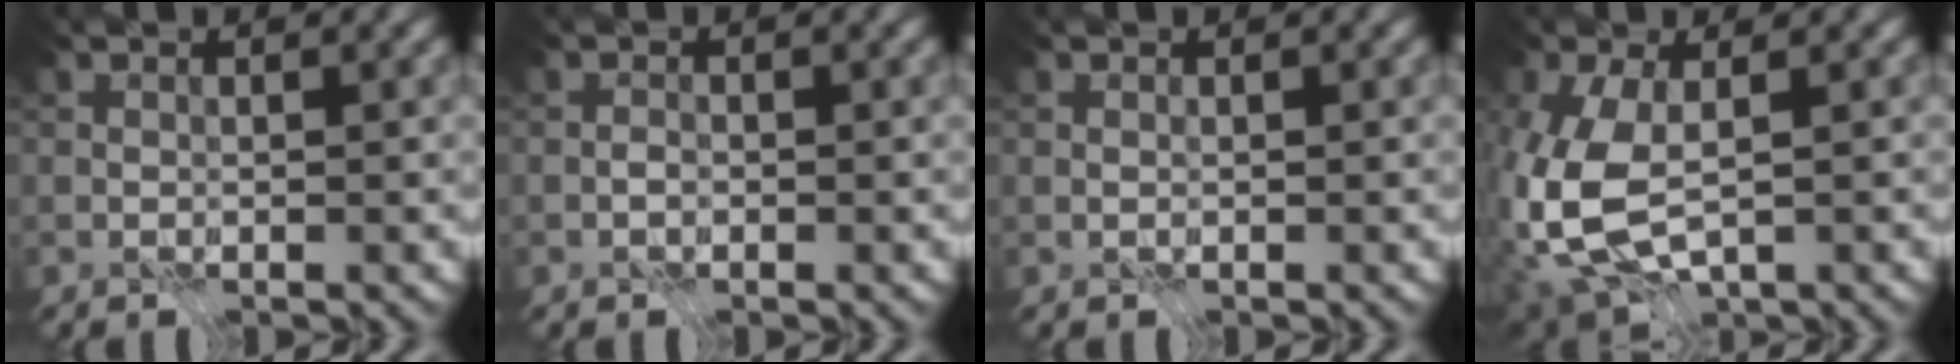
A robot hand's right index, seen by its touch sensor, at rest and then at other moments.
{"total": 0.9, "force": [-0.7, 0.4, 0.4], "torque": [-0.007, 0.001, -0.016]}
{"total": 0.0}
{"total": 8.7, "force": [-1.5, 4.8, 7.2], "torque": [-0.189, -0.015, -0.028]}